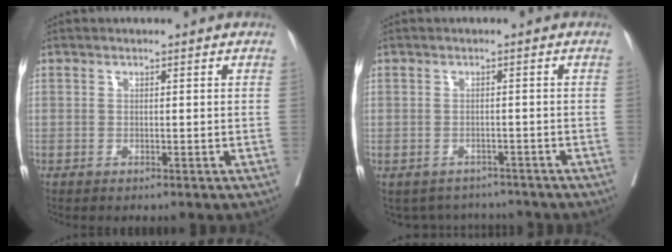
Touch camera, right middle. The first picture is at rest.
{"total": 5.4, "force": [-4.9, 2.1, 0.0], "torque": [0.005, 0.012, -0.061]}